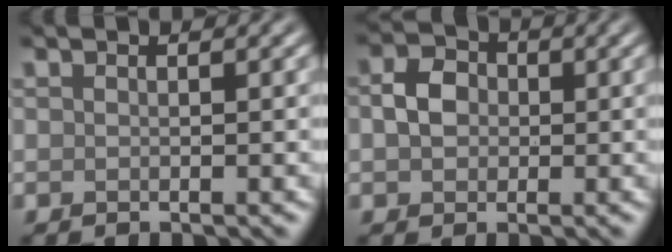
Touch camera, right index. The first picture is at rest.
{"total": 3.0, "force": [-0.1, 2.5, 1.8], "torque": [-0.036, 0.008, -0.010]}